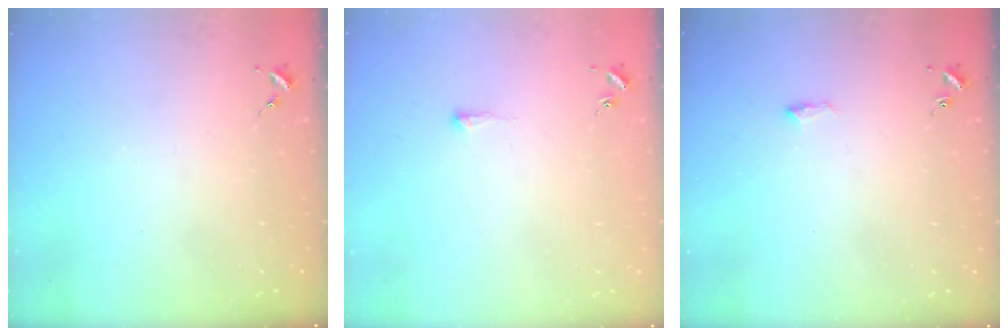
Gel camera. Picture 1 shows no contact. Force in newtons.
{"total": 2.9, "press": 2.8, "slide": 0.5}
{"total": 5.3, "press": 5.3, "slide": 0.7}